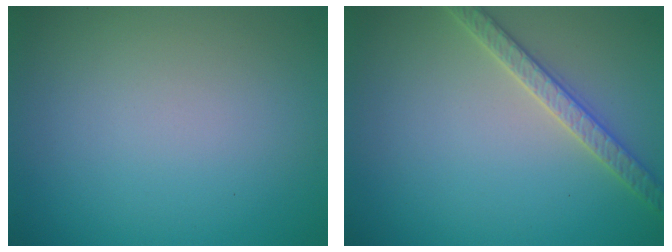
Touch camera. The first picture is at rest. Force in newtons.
{"total": 2.8, "press": 2.8, "slide": 0.4}